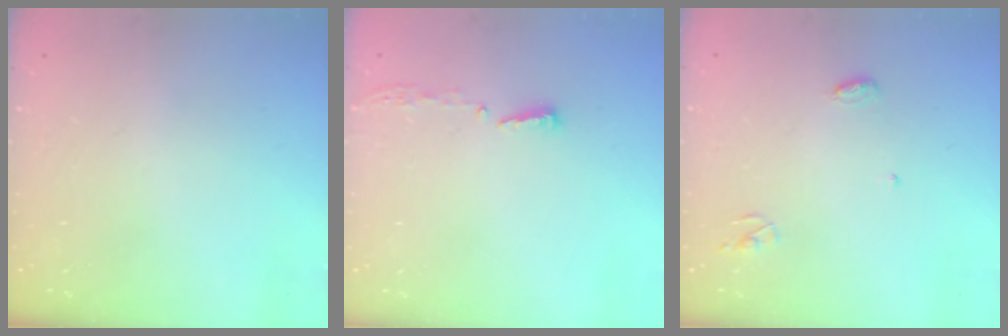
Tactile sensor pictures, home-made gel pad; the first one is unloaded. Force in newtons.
{"total": 3.8, "press": 3.8, "slide": 0.4}
{"total": 3.5, "press": 3.5, "slide": 0.2}